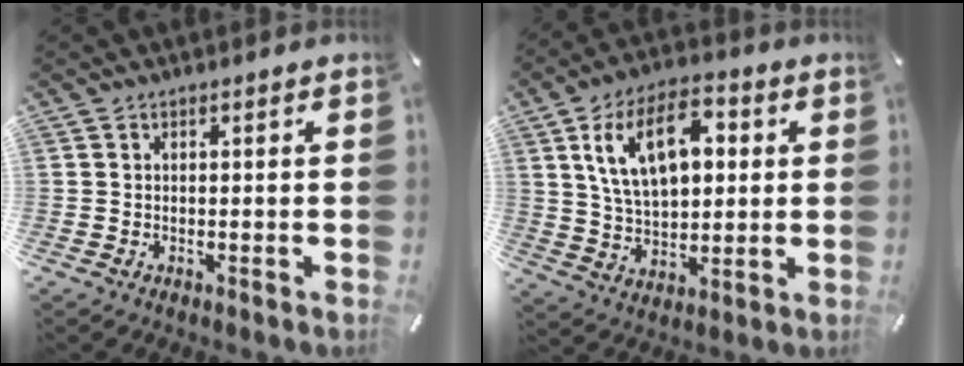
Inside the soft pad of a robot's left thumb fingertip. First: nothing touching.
{"total": 15.4, "force": [5.1, 9.2, 11.2], "torque": [-0.213, 0.003, 0.086]}